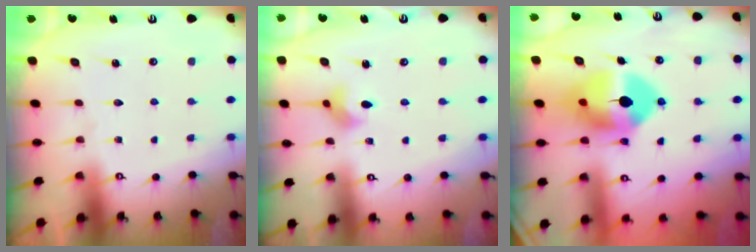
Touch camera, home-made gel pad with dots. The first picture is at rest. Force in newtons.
{"total": 5.2, "press": 5.2, "slide": 0.6}
{"total": 14.4, "press": 14.2, "slide": 2.2}